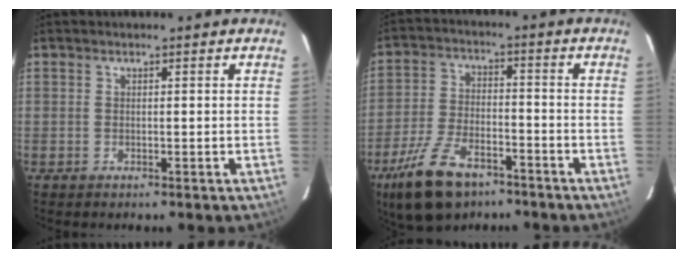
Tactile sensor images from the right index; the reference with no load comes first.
{"total": 13.9, "force": [-9.1, 6.6, 8.1], "torque": [-0.182, -0.015, -0.162]}